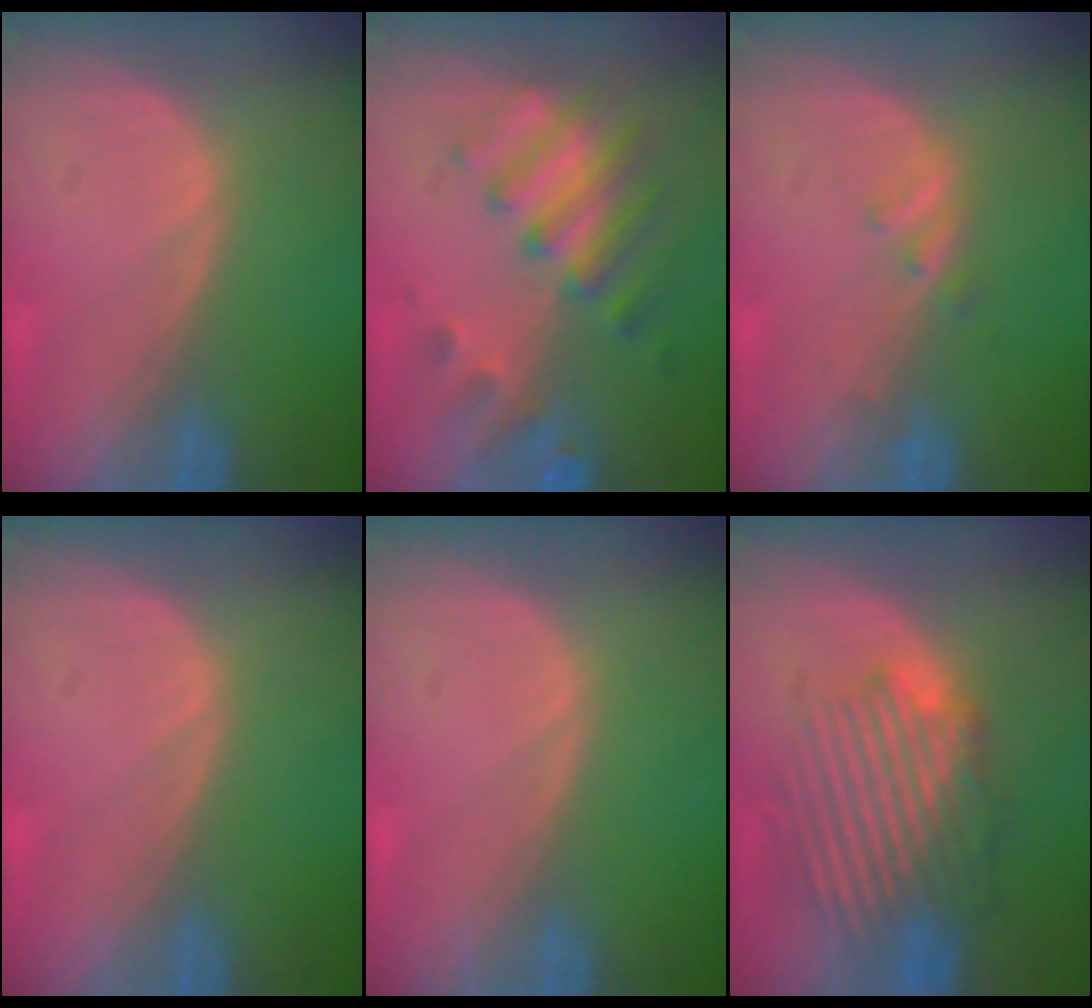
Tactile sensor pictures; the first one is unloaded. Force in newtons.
{"total": 7.2, "press": 7.2, "slide": 1.1}
{"total": 1.4, "press": 1.4, "slide": 0.2}
{"total": 0.0}
{"total": 0.0}
{"total": 8.7, "press": 8.6, "slide": 1.6}